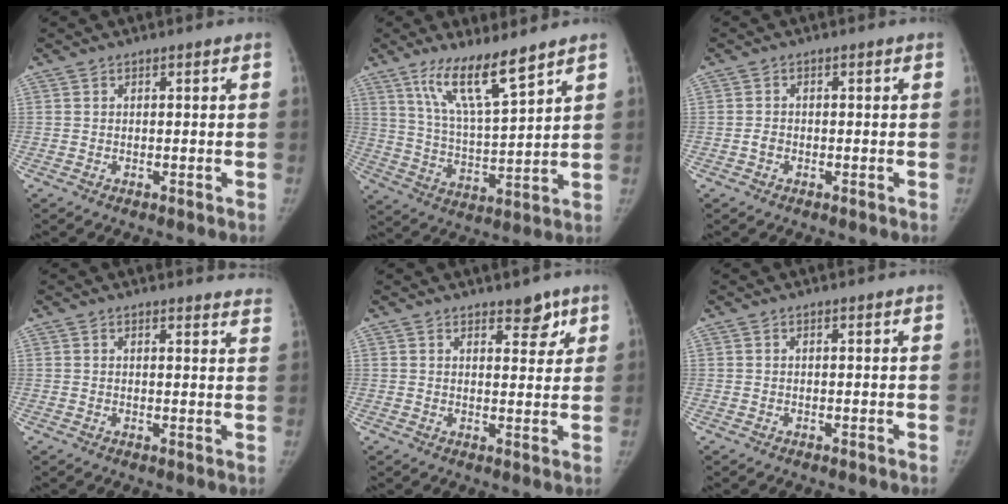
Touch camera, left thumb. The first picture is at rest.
{"total": 12.2, "force": [8.5, 2.1, 8.5], "torque": [-0.146, -0.056, 0.167]}
{"total": 1.6, "force": [-0.6, 1.3, 0.7], "torque": [-0.009, 0.008, -0.011]}
{"total": 7.4, "force": [7.2, 1.4, 0.5], "torque": [0.035, -0.039, 0.048]}
{"total": 4.1, "force": [2.8, 2.0, 2.3], "torque": [-0.003, -0.017, 0.038]}
{"total": 0.0}